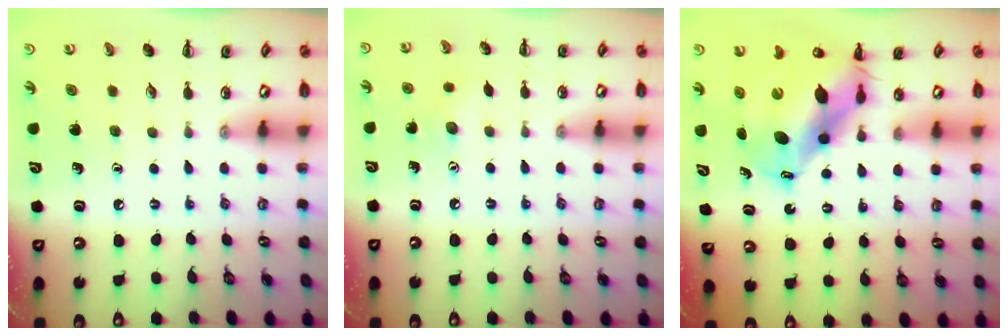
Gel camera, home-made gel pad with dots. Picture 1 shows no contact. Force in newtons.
{"total": 4.4, "press": 4.3, "slide": 1.1}
{"total": 13.5, "press": 13.0, "slide": 3.6}